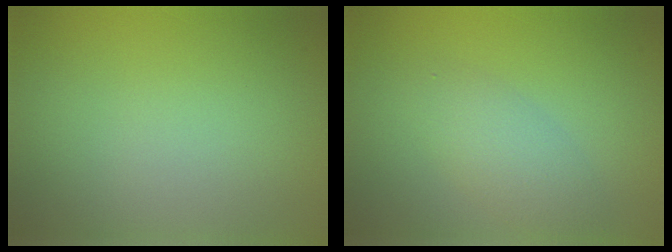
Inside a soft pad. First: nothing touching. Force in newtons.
{"total": 2.8, "press": 2.8, "slide": 0.1}